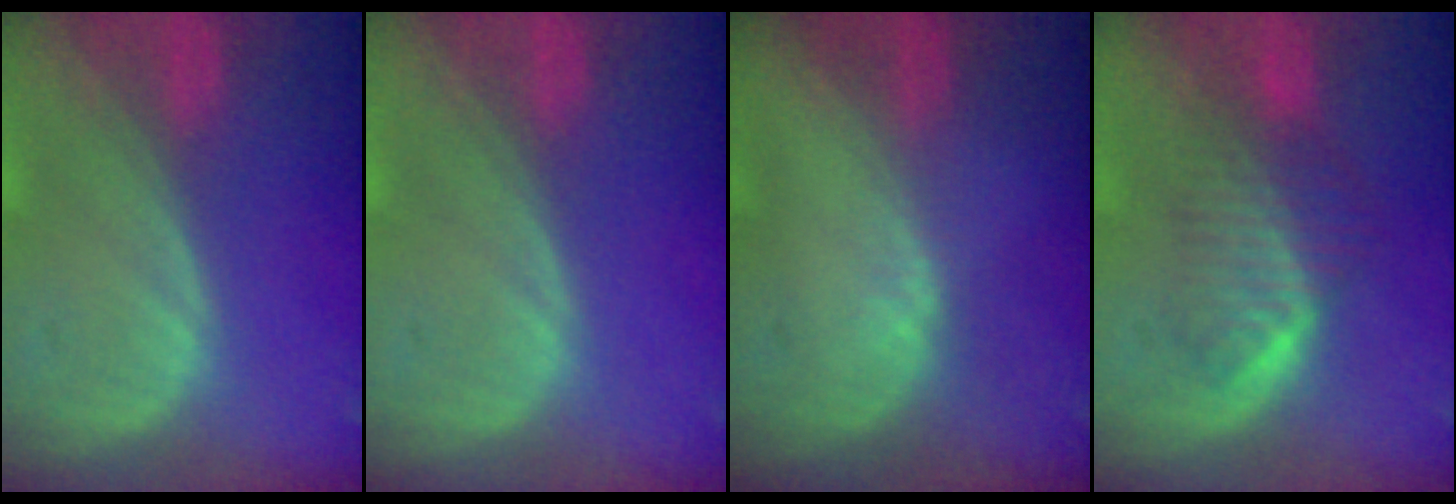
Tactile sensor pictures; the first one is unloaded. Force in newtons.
{"total": 0.0}
{"total": 1.2, "press": 0.9, "slide": 0.8}
{"total": 6.5, "press": 5.7, "slide": 3.1}